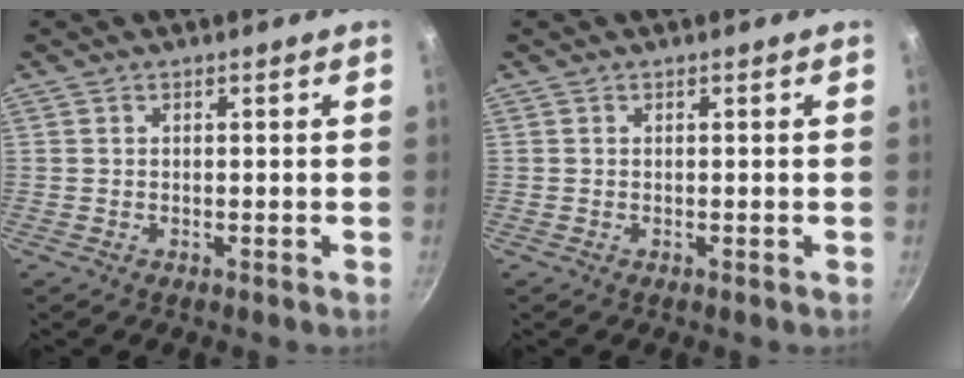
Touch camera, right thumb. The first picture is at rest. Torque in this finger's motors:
{"motor_torque": [0.04, -0.12, -0.14, 0.12, 0.09]}